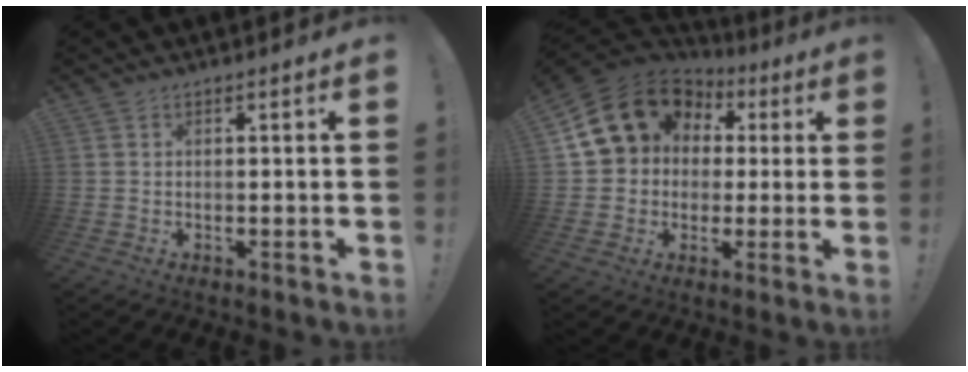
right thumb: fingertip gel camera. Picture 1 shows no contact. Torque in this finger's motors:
{"motor_torque": [1.03, 1.03, 0.67, -0.31, 0.33]}